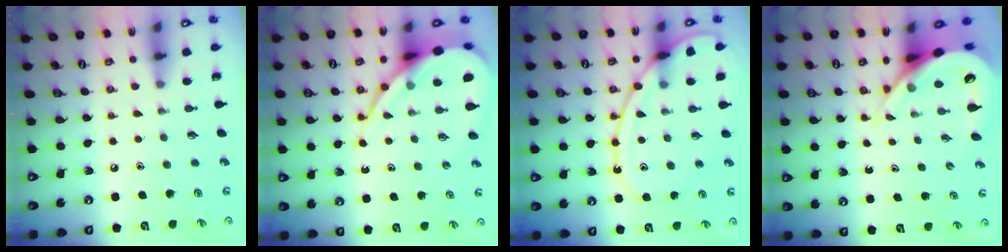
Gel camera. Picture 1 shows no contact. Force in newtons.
{"total": 13.1, "press": 13.0, "slide": 1.2}
{"total": 13.0, "press": 12.9, "slide": 1.1}
{"total": 9.0, "press": 8.9, "slide": 1.0}